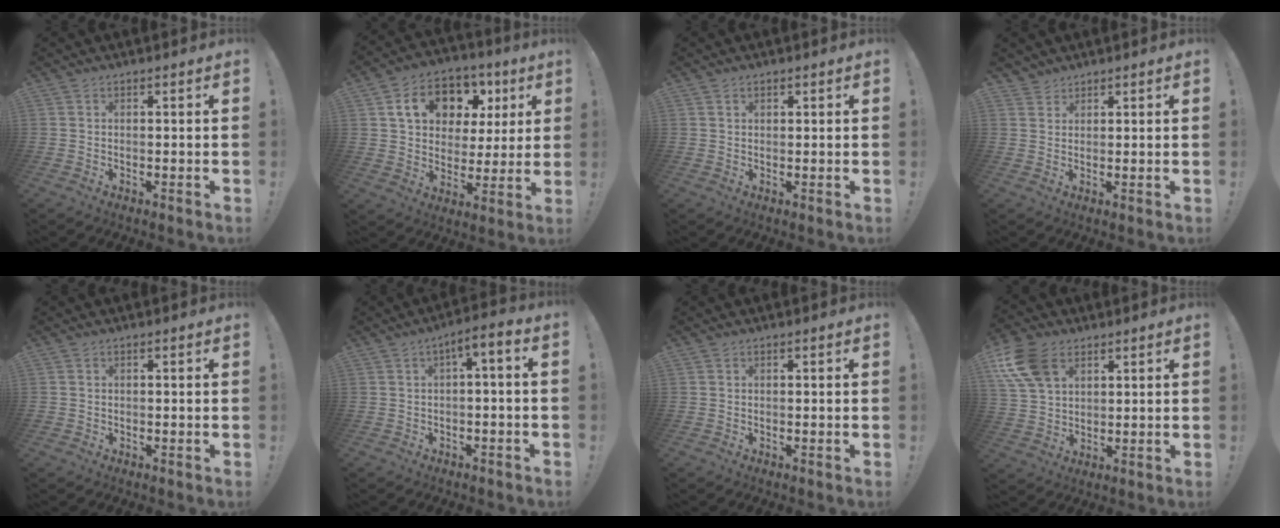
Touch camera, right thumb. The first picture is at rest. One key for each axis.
{"total": 15.1, "fx": 6.8, "fy": 10.9, "fz": 8.0, "tx": -0.125, "ty": -0.020, "tz": 0.130}
{"total": 0.8, "fx": 0.6, "fy": 0.4, "fz": 0.3, "tx": -0.002, "ty": -0.001, "tz": 0.011}
{"total": 2.5, "fx": 2.1, "fy": 1.3, "fz": -0.2, "tx": 0.000, "ty": -0.011, "tz": 0.043}
{"total": 0.5, "fx": -0.2, "fy": 0.5, "fz": -0.1, "tx": 0.001, "ty": 0.002, "tz": -0.005}
{"total": 4.8, "fx": -1.1, "fy": 0.9, "fz": 4.6, "tx": -0.072, "ty": 0.002, "tz": -0.020}
{"total": 0.0}
{"total": 13.1, "fx": 5.9, "fy": 8.9, "fz": 7.6, "tx": -0.151, "ty": -0.016, "tz": 0.117}